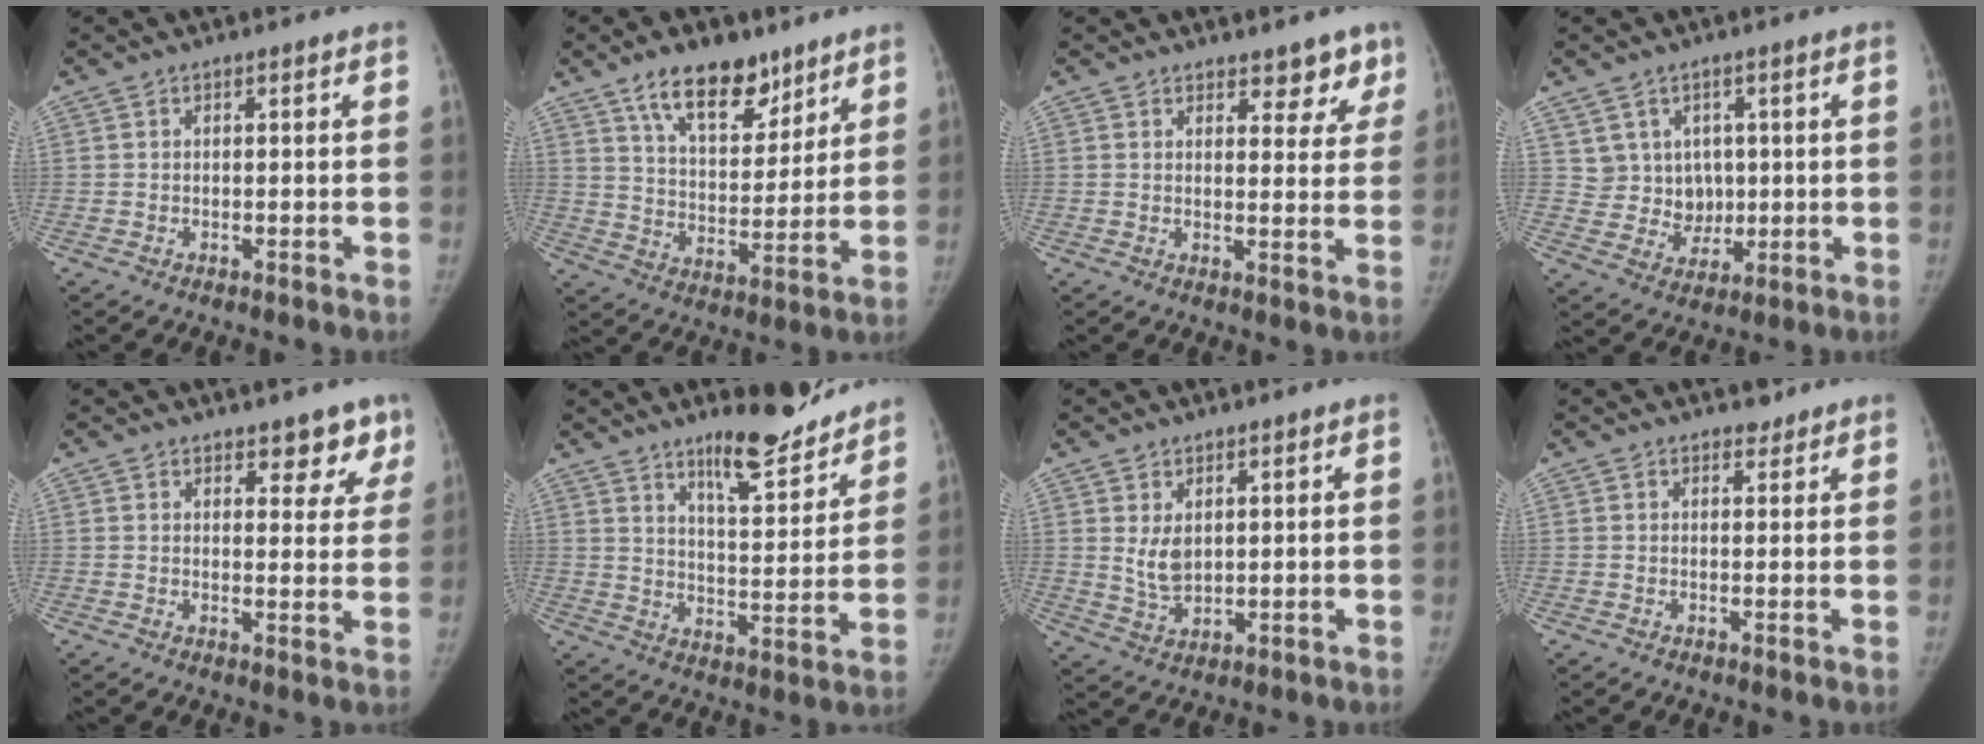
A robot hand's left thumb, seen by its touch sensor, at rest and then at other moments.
{"total": 14.2, "force": [9.5, 7.0, 7.9], "torque": [-0.087, -0.055, 0.162]}
{"total": 5.3, "force": [4.0, 2.8, 2.0], "torque": [0.016, -0.025, 0.048]}
{"total": 6.7, "force": [1.8, 6.3, 1.3], "torque": [0.021, -0.006, 0.039]}
{"total": 5.7, "force": [4.3, 2.9, 2.4], "torque": [0.013, -0.026, 0.050]}
{"total": 12.6, "force": [10.2, 3.0, 6.7], "torque": [-0.068, -0.076, 0.161]}
{"total": 4.9, "force": [1.4, 3.2, 3.4], "torque": [-0.047, -0.018, 0.038]}
{"total": 1.5, "force": [1.2, 0.9, 0.1], "torque": [0.011, -0.007, 0.012]}